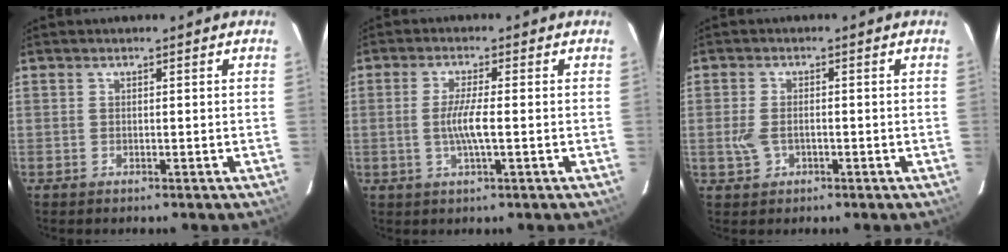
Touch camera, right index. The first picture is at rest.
{"total": 4.7, "force": [-0.8, 0.2, 4.6], "torque": [-0.086, -0.005, -0.015]}
{"total": 3.5, "force": [-1.1, 2.3, 2.5], "torque": [-0.057, 0.000, -0.015]}